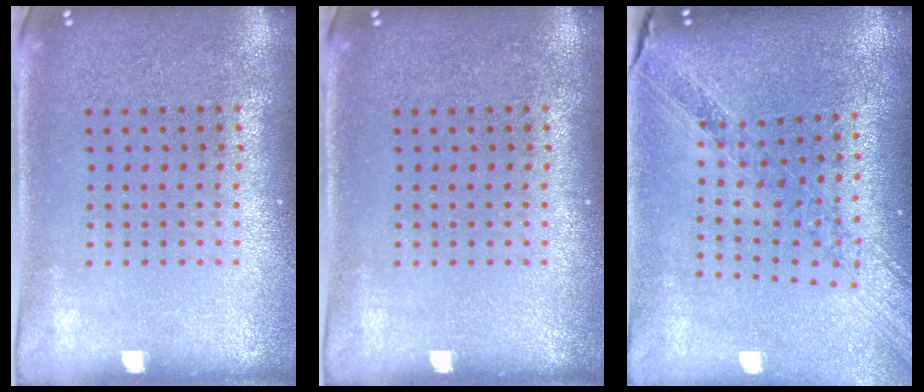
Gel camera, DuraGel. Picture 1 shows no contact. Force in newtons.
{"total": 0.0}
{"total": 1.1, "press": 1.1, "slide": 0.2}